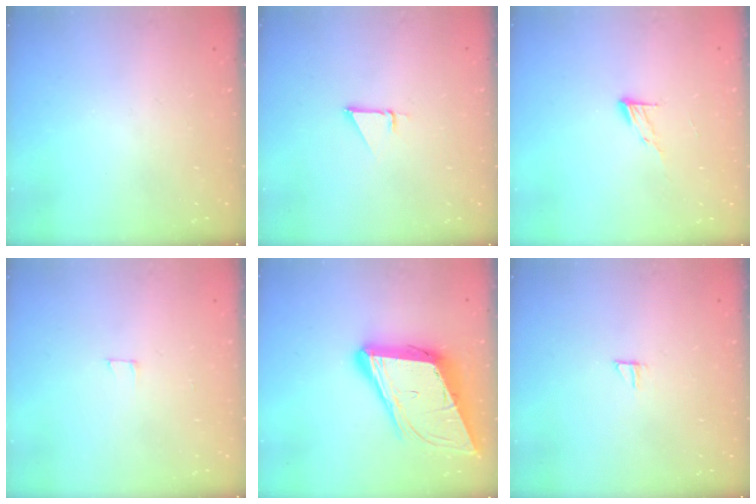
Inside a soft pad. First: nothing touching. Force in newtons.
{"total": 2.3, "press": 2.3, "slide": 0.1}
{"total": 5.9, "press": 5.9, "slide": 0.6}
{"total": 2.5, "press": 2.5, "slide": 0.2}
{"total": 17.7, "press": 17.2, "slide": 4.0}
{"total": 5.4, "press": 5.4, "slide": 0.5}